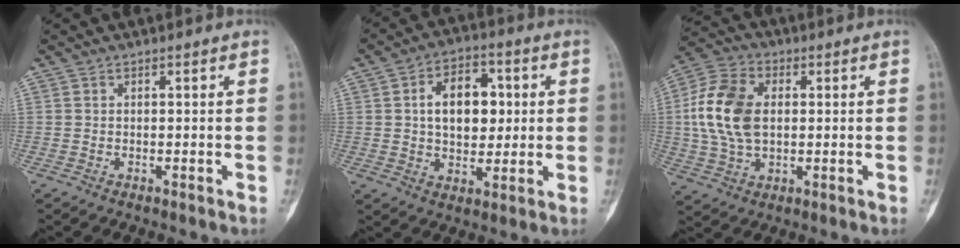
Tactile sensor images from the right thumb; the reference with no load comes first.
{"total": 12.2, "force": [1.9, 7.8, 9.1], "torque": [-0.111, 0.006, 0.030]}
{"total": 13.9, "force": [1.2, 9.1, 10.4], "torque": [-0.206, 0.012, 0.021]}